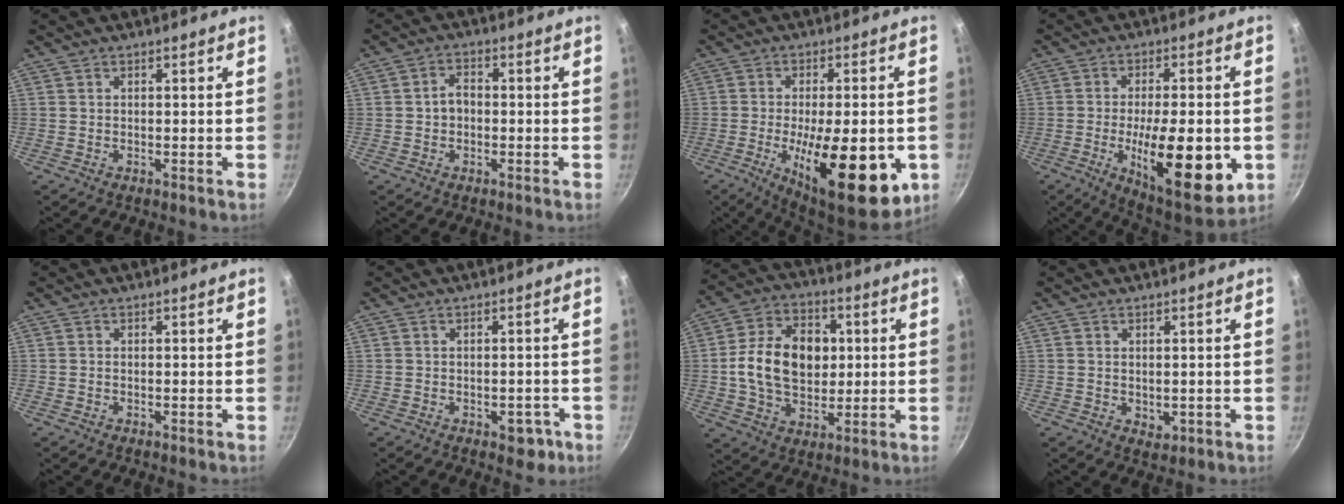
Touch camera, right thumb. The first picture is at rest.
{"total": 3.6, "force": [-0.4, 2.6, 2.4], "torque": [-0.025, 0.015, -0.010]}
{"total": 20.5, "force": [-5.7, 7.5, 18.2], "torque": [-0.248, 0.000, -0.074]}
{"total": 19.3, "force": [-4.2, 6.8, 17.6], "torque": [-0.248, -0.002, -0.058]}
{"total": 0.0}
{"total": 3.9, "force": [-1.7, 2.3, 2.6], "torque": [-0.010, 0.018, -0.010]}
{"total": 16.4, "force": [1.4, 11.7, 11.4], "torque": [-0.166, 0.014, 0.017]}
{"total": 1.9, "force": [0.3, 1.4, 1.2], "torque": [-0.015, -0.006, 0.006]}